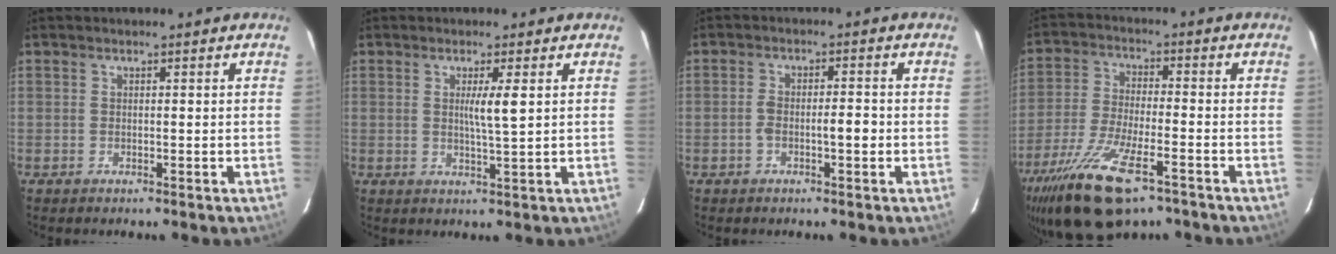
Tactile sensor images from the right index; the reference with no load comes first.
{"total": 3.5, "force": [0.8, -0.5, 3.3], "torque": [-0.063, -0.006, 0.012]}
{"total": 3.7, "force": [-1.1, 0.9, 3.4], "torque": [-0.064, 0.013, -0.015]}
{"total": 14.4, "force": [-9.3, 3.5, 10.5], "torque": [-0.217, -0.033, -0.164]}